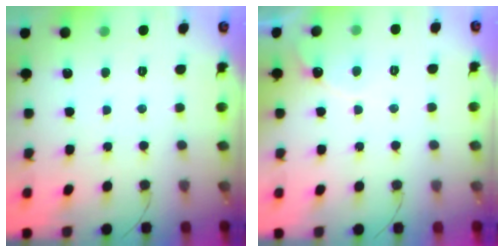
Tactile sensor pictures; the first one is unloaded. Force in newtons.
{"total": 6.6, "press": 6.6, "slide": 0.5}